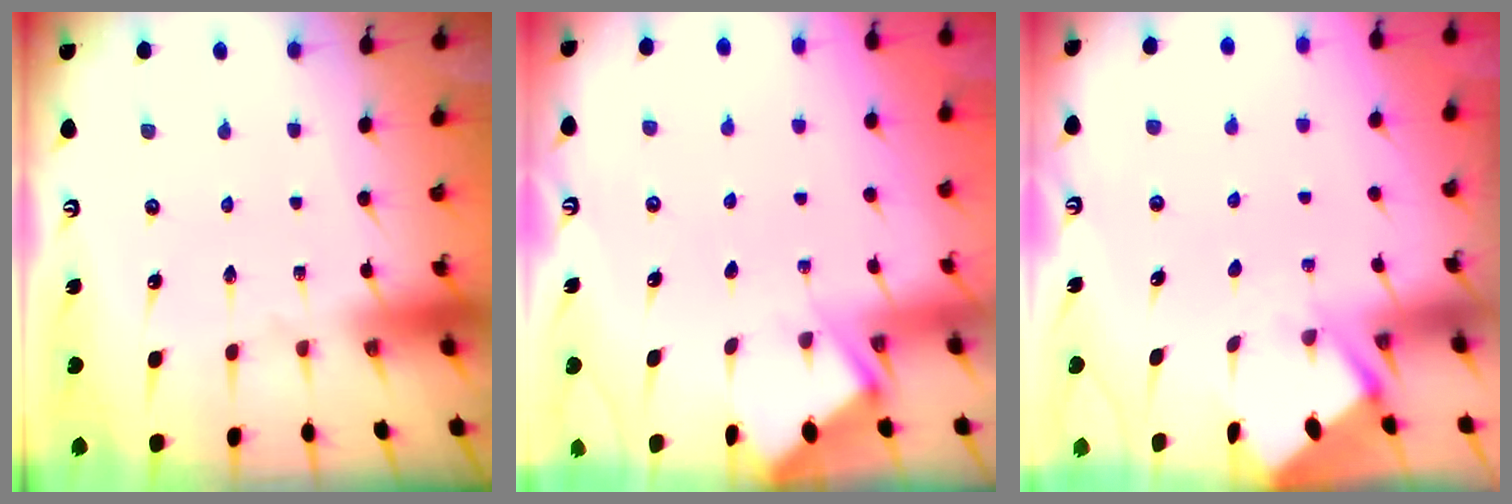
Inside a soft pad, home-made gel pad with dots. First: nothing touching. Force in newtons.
{"total": 4.0, "press": 4.0, "slide": 0.3}
{"total": 2.6, "press": 2.6, "slide": 0.3}